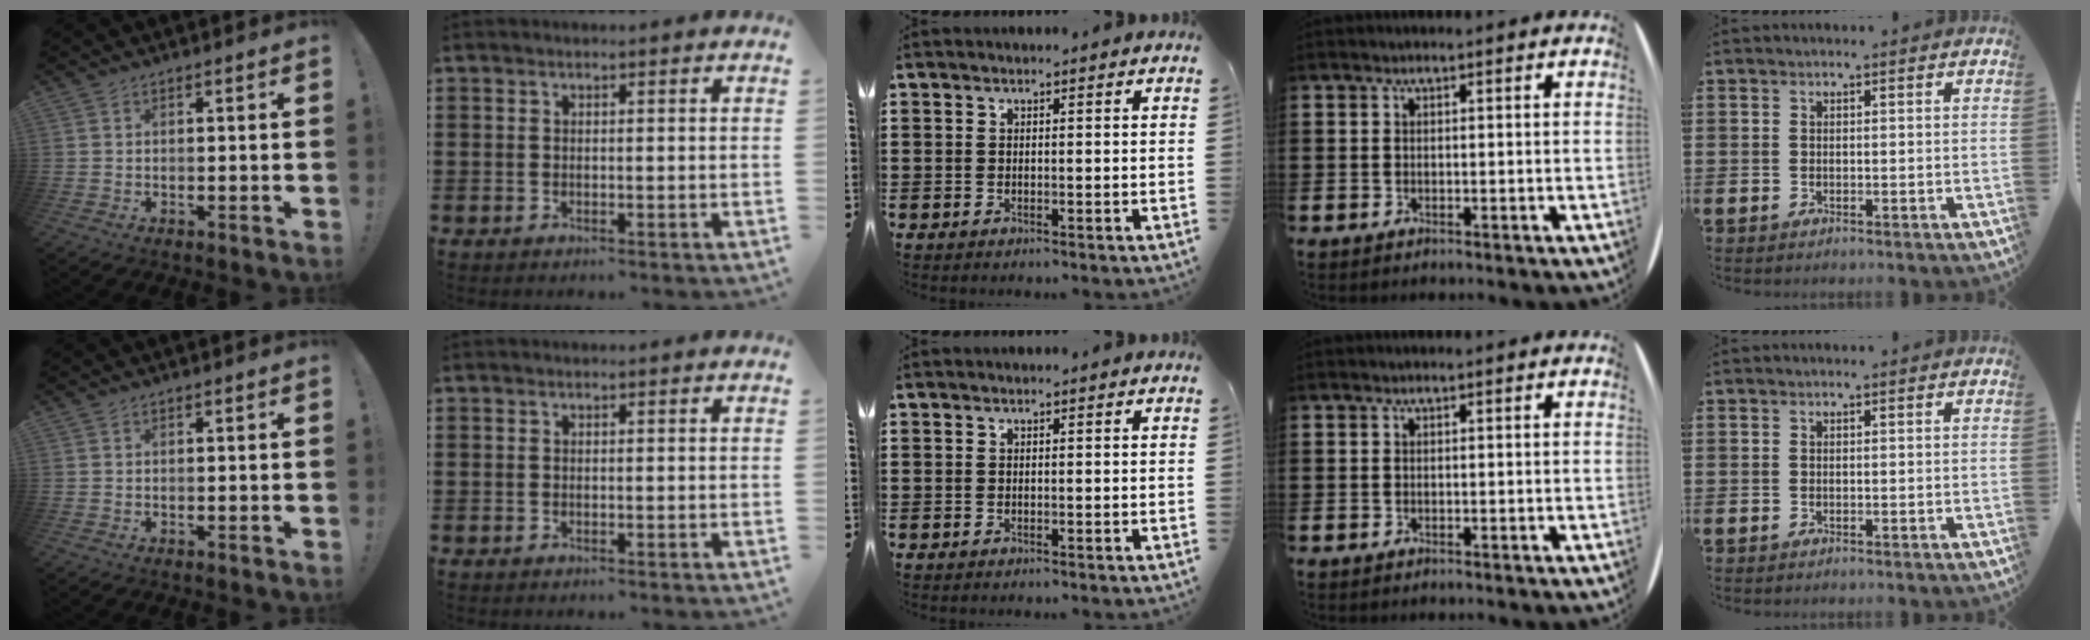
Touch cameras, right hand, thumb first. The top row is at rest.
{}